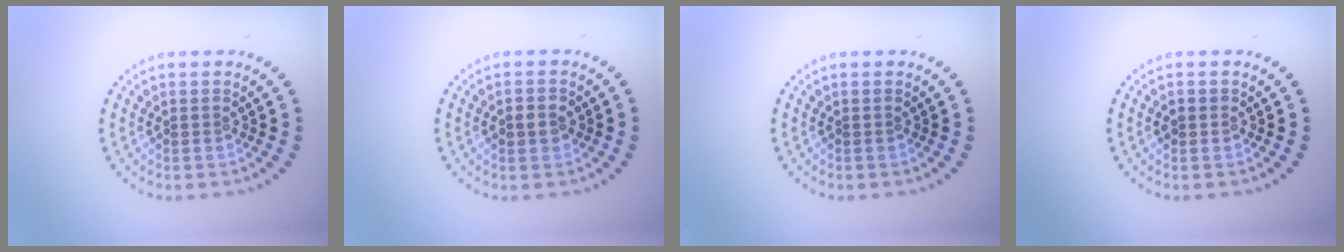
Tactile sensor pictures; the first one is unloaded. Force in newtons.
{"total": 1.7, "press": 1.7, "slide": 0.2}
{"total": 0.0}
{"total": 1.0, "press": 1.0, "slide": 0.3}